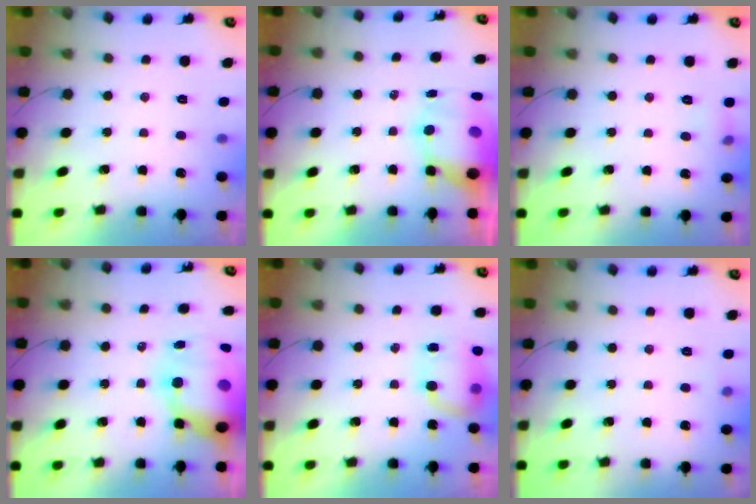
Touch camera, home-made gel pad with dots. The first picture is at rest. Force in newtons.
{"total": 9.5, "press": 9.2, "slide": 2.3}
{"total": 7.6, "press": 5.0, "slide": 5.7}
{"total": 18.2, "press": 17.7, "slide": 4.4}
{"total": 8.1, "press": 8.0, "slide": 1.0}
{"total": 3.5, "press": 3.4, "slide": 1.1}